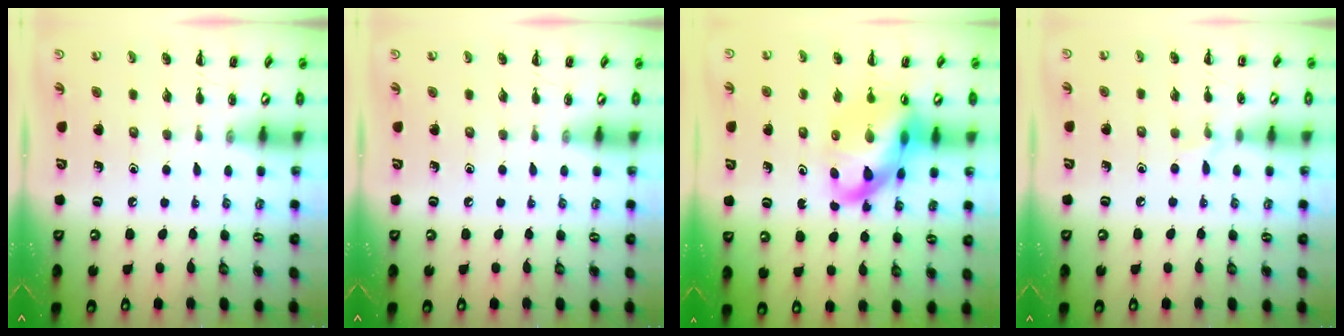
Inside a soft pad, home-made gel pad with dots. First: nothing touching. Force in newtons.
{"total": 0.0}
{"total": 15.8, "press": 15.2, "slide": 4.1}
{"total": 5.1, "press": 4.8, "slide": 1.7}